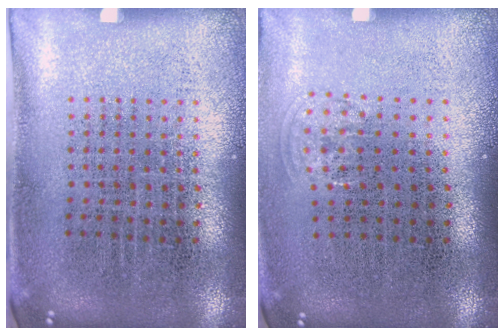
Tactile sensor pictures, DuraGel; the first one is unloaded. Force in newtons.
{"total": 0.8, "press": 0.6, "slide": 0.5}